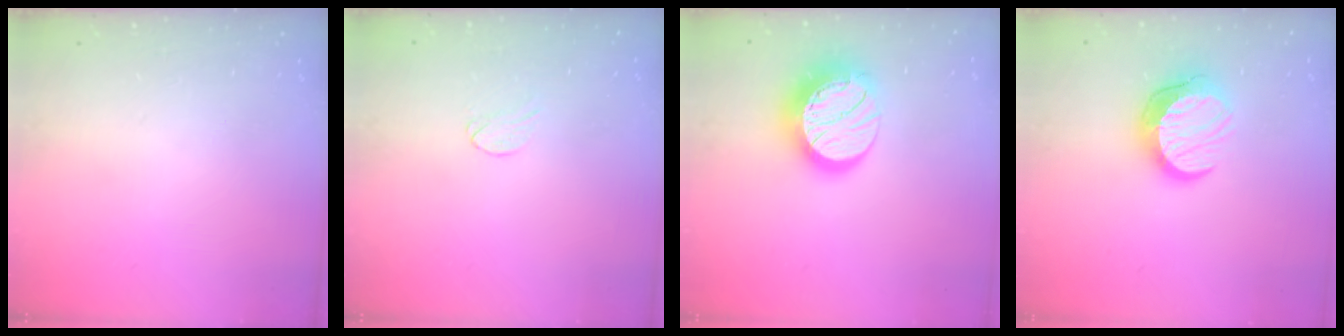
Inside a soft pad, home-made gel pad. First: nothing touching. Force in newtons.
{"total": 4.7, "press": 4.6, "slide": 0.4}
{"total": 15.4, "press": 15.4, "slide": 1.1}
{"total": 12.3, "press": 12.2, "slide": 0.9}